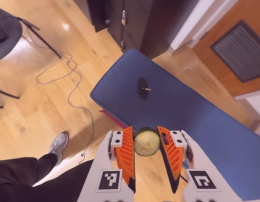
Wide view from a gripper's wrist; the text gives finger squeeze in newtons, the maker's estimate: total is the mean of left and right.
{"total": 9.2, "left": 10.2, "right": 8.2}